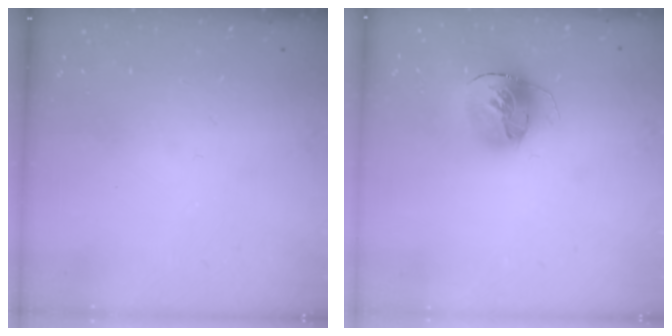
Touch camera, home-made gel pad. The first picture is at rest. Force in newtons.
{"total": 16.1, "press": 16.0, "slide": 1.7}